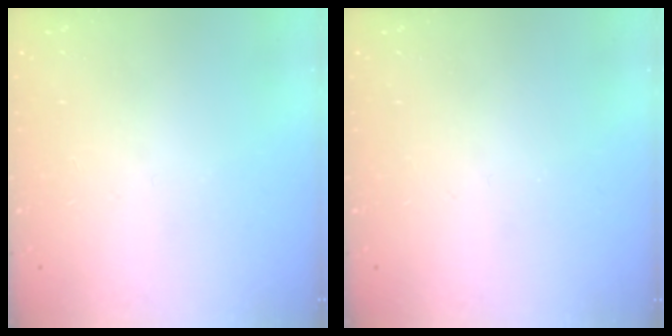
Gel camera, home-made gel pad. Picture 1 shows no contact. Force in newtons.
{"total": 0.0}